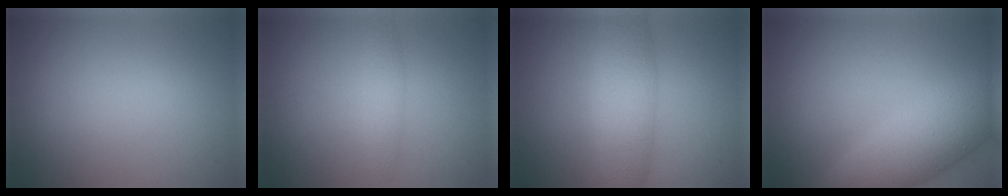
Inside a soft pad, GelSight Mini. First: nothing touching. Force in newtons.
{"total": 1.8, "press": 1.8, "slide": 0.1}
{"total": 3.9, "press": 3.9, "slide": 0.2}
{"total": 8.2, "press": 8.2, "slide": 0.3}